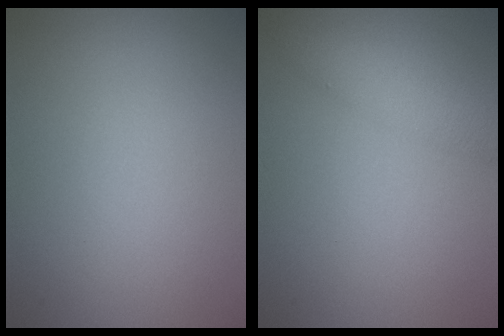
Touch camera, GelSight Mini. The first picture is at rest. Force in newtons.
{"total": 2.5, "press": 2.5, "slide": 0.1}